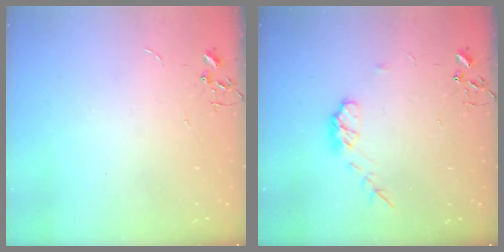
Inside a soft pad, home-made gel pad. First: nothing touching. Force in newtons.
{"total": 7.4, "press": 7.4, "slide": 0.4}